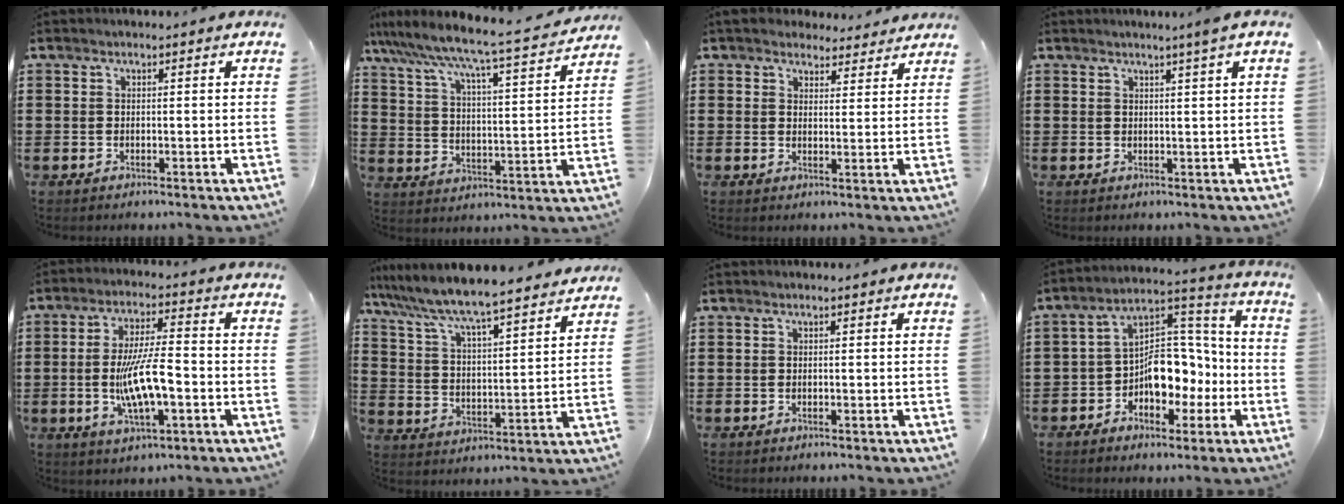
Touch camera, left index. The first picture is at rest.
{"total": 5.9, "force": [5.3, -0.4, 2.5], "torque": [-0.076, -0.050, 0.080]}
{"total": 3.9, "force": [3.5, 1.6, 0.3], "torque": [-0.012, -0.007, 0.064]}
{"total": 1.9, "force": [1.2, -0.8, 1.2], "torque": [-0.023, -0.008, 0.022]}
{"total": 9.7, "force": [-2.0, 2.7, 9.1], "torque": [-0.187, -0.005, -0.041]}
{"total": 6.5, "force": [6.1, -0.2, 2.2], "torque": [-0.074, -0.046, 0.099]}
{"total": 0.0}
{"total": 8.3, "force": [-2.3, 6.3, 5.0], "torque": [-0.091, -0.006, -0.048]}